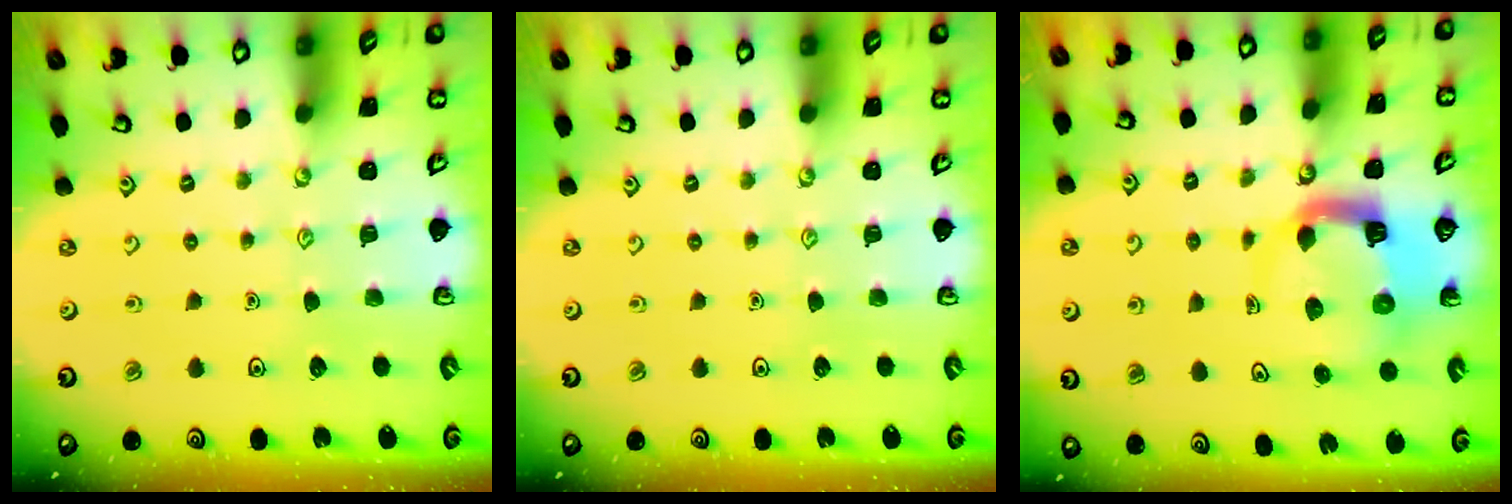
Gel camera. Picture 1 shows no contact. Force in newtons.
{"total": 0.0}
{"total": 6.4, "press": 6.4, "slide": 0.7}